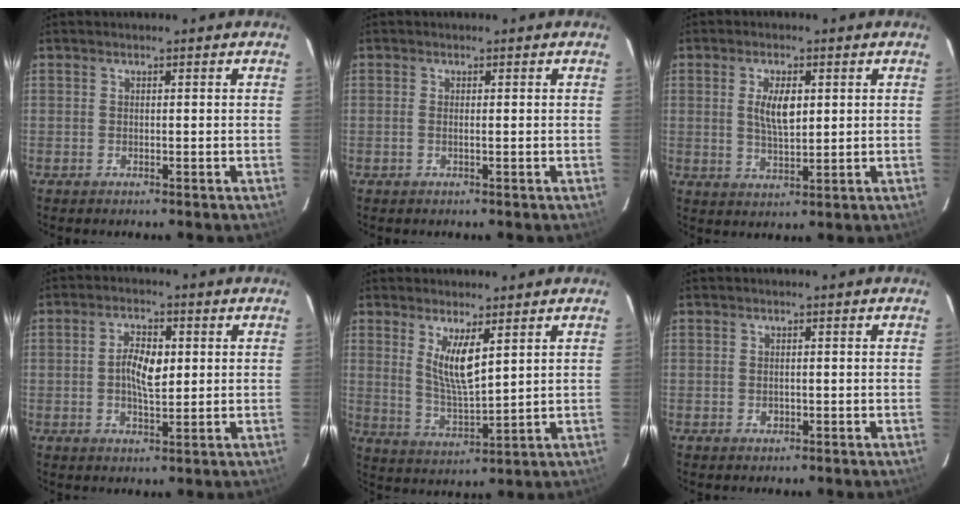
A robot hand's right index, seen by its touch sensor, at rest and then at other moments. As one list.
[{"total": 0.8, "force": [-0.1, -0.1, 0.8], "torque": [-0.017, 0.000, -0.005]}, {"total": 5.8, "force": [1.3, 2.6, 5.0], "torque": [-0.090, -0.001, 0.028]}, {"total": 5.8, "force": [0.5, 2.6, 5.2], "torque": [-0.096, 0.006, 0.009]}, {"total": 7.4, "force": [3.4, 1.6, 6.4], "torque": [-0.119, -0.017, 0.070]}, {"total": 1.1, "force": [-0.2, 0.9, 0.5], "torque": [-0.007, 0.000, -0.004]}]